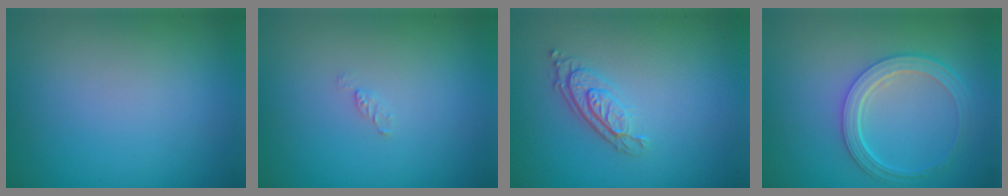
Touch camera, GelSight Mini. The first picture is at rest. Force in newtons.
{"total": 0.6, "press": 0.6, "slide": 0.1}
{"total": 3.0, "press": 2.2, "slide": 2.0}
{"total": 4.4, "press": 3.4, "slide": 2.8}